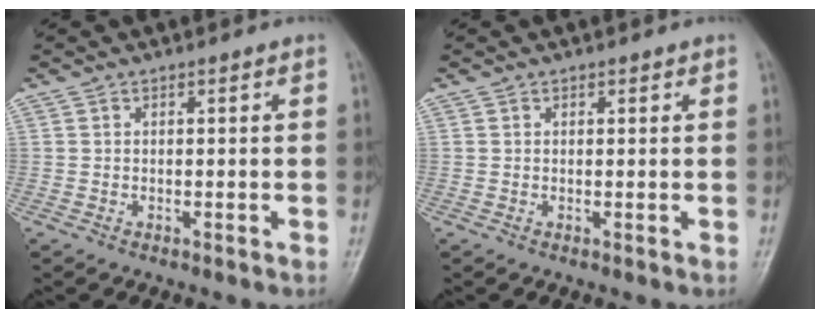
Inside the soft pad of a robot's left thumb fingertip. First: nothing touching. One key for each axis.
{"total": 0.6, "fx": 0.4, "fy": 0.4, "fz": 0.2, "tx": 0.002, "ty": -0.002, "tz": 0.003}